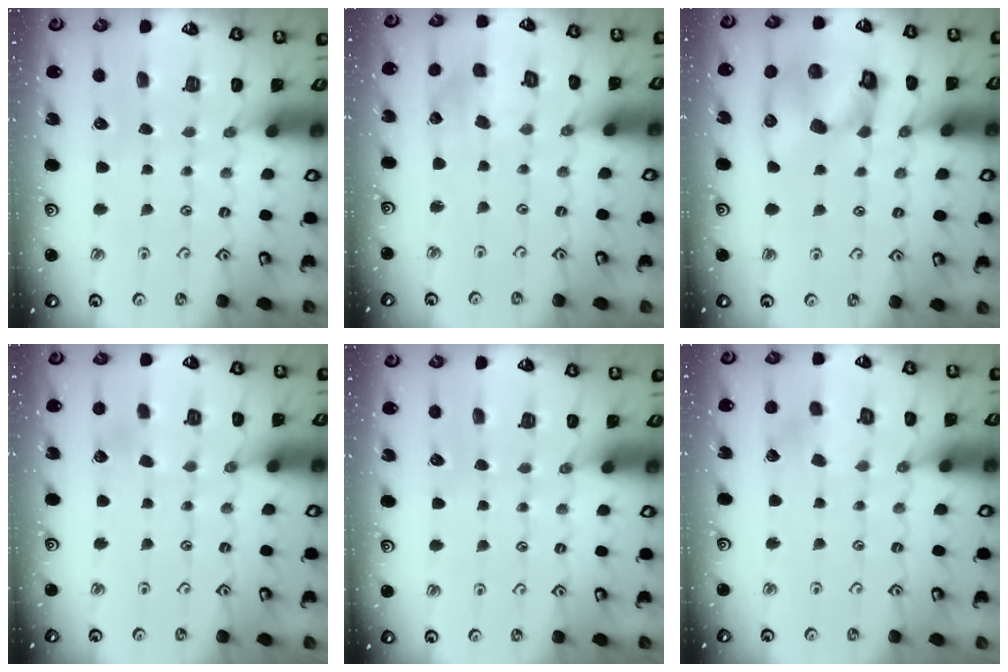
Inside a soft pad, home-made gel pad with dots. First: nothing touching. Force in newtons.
{"total": 2.5, "press": 2.4, "slide": 0.5}
{"total": 12.0, "press": 11.8, "slide": 1.9}
{"total": 1.4, "press": 1.4, "slide": 0.1}
{"total": 0.0}
{"total": 2.4, "press": 2.4, "slide": 0.3}